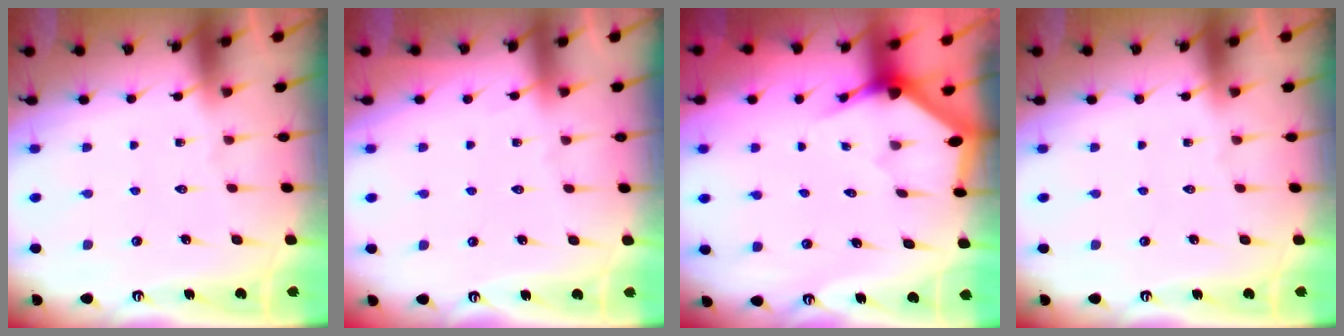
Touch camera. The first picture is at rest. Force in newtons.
{"total": 2.6, "press": 2.6, "slide": 0.4}
{"total": 2.9, "press": 2.9, "slide": 0.1}
{"total": 0.0}